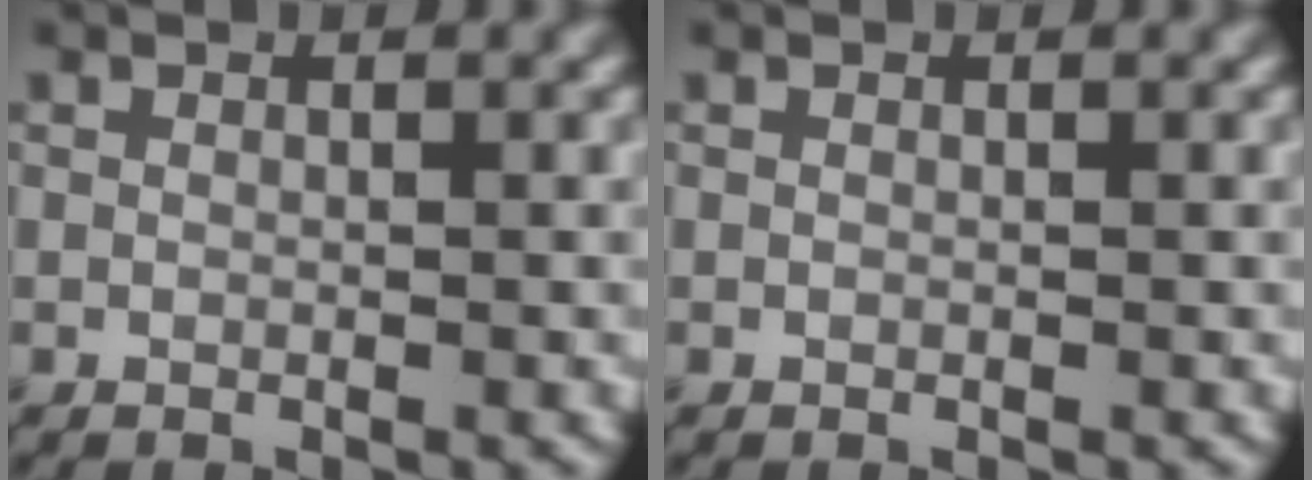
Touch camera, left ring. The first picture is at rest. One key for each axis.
{"total": 0.0}